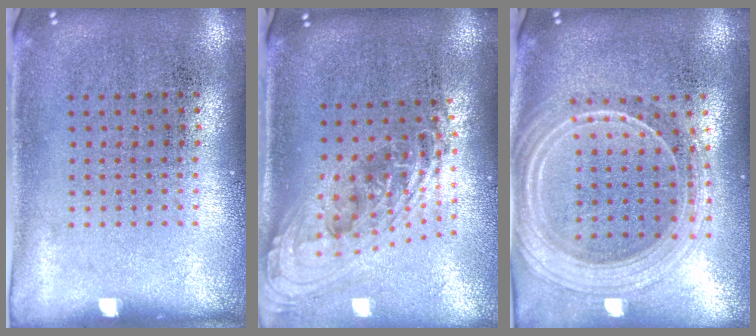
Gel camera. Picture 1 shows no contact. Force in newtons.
{"total": 2.2, "press": 1.6, "slide": 1.6}
{"total": 2.4, "press": 2.1, "slide": 1.2}